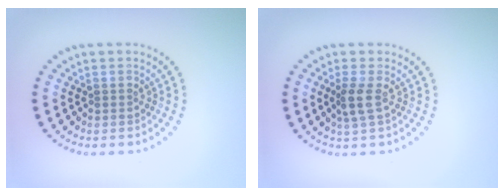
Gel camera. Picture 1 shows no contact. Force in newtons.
{"total": 1.8, "press": 1.5, "slide": 1.0}